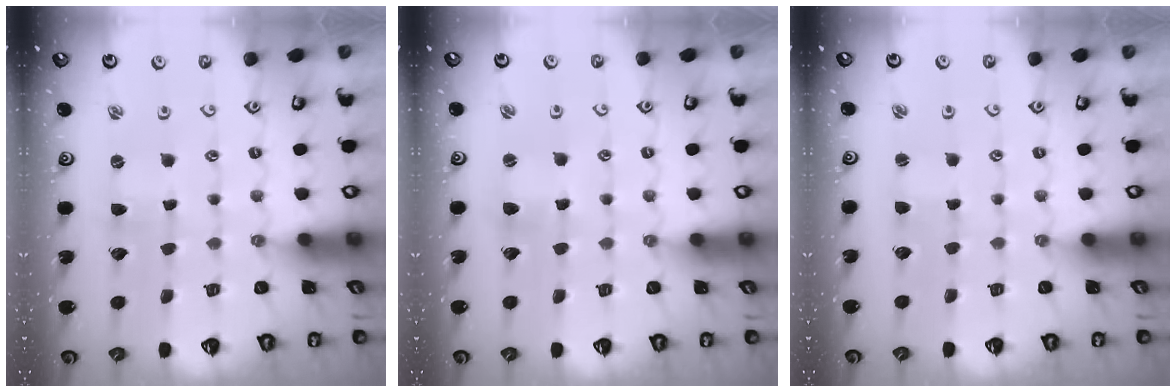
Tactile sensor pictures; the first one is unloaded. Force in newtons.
{"total": 2.1, "press": 2.1, "slide": 0.3}
{"total": 0.0}